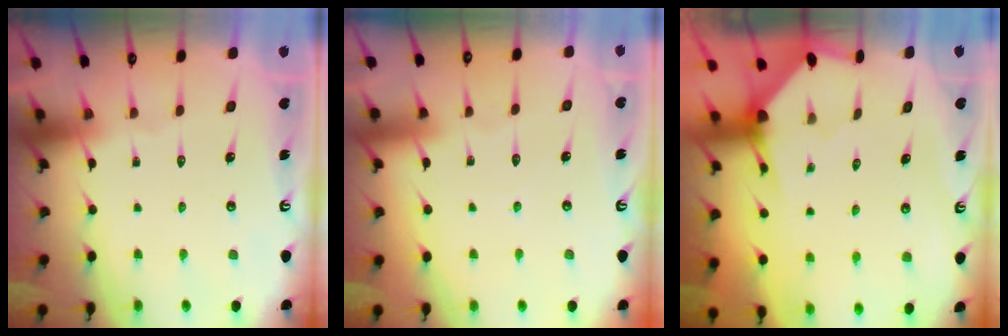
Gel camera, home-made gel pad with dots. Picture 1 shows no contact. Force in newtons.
{"total": 2.9, "press": 2.9, "slide": 0.2}
{"total": 3.4, "press": 3.4, "slide": 0.3}